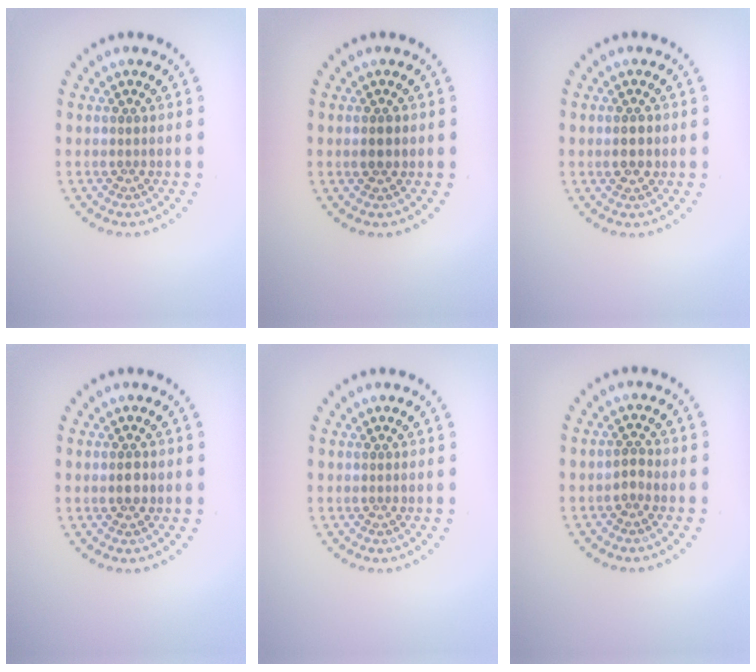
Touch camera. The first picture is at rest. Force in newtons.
{"total": 1.7, "press": 1.7, "slide": 0.1}
{"total": 2.2, "press": 2.2, "slide": 0.2}
{"total": 1.5, "press": 1.5, "slide": 0.3}
{"total": 0.0}
{"total": 0.9, "press": 0.8, "slide": 0.4}